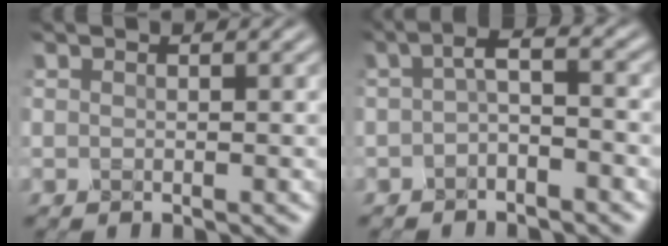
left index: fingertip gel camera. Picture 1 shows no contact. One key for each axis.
{"total": 2.6, "fx": -0.9, "fy": 1.0, "fz": 2.2, "tx": -0.044, "ty": 0.007, "tz": -0.024}